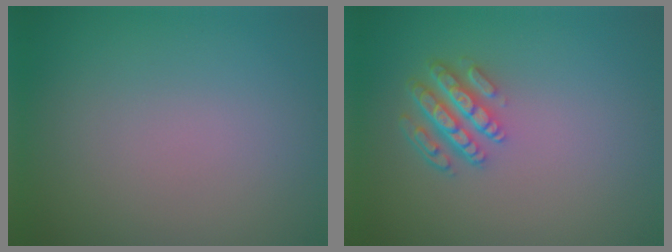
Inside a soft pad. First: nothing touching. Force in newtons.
{"total": 4.4, "press": 3.2, "slide": 3.0}